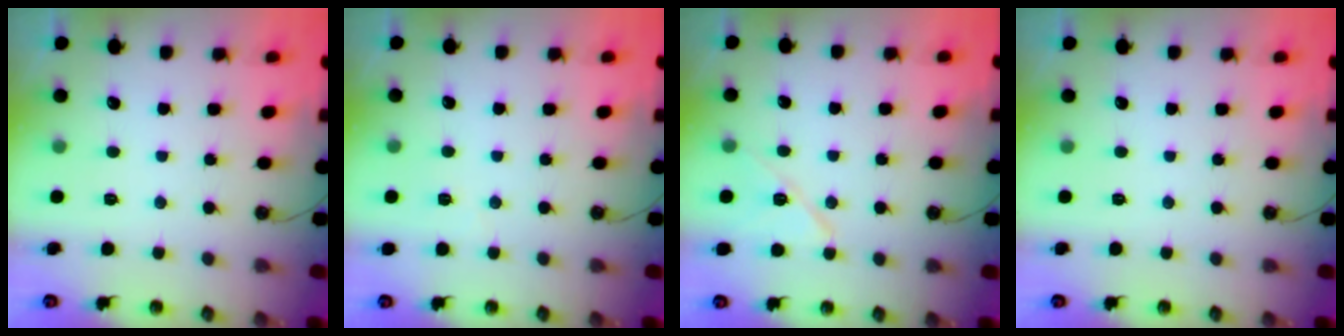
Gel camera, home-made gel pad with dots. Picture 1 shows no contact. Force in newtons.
{"total": 2.5, "press": 2.3, "slide": 0.9}
{"total": 9.8, "press": 9.7, "slide": 1.1}
{"total": 0.0}